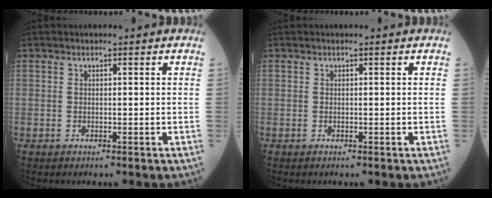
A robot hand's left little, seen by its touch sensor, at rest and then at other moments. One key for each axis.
{"total": 0.0}